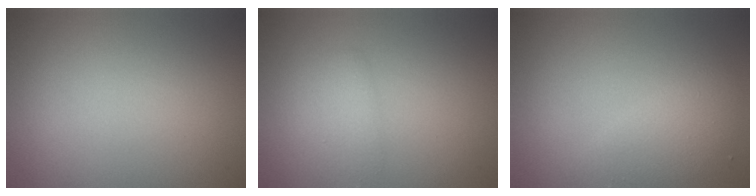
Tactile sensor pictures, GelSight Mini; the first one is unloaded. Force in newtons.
{"total": 1.6, "press": 1.6, "slide": 0.1}
{"total": 2.5, "press": 2.5, "slide": 0.1}